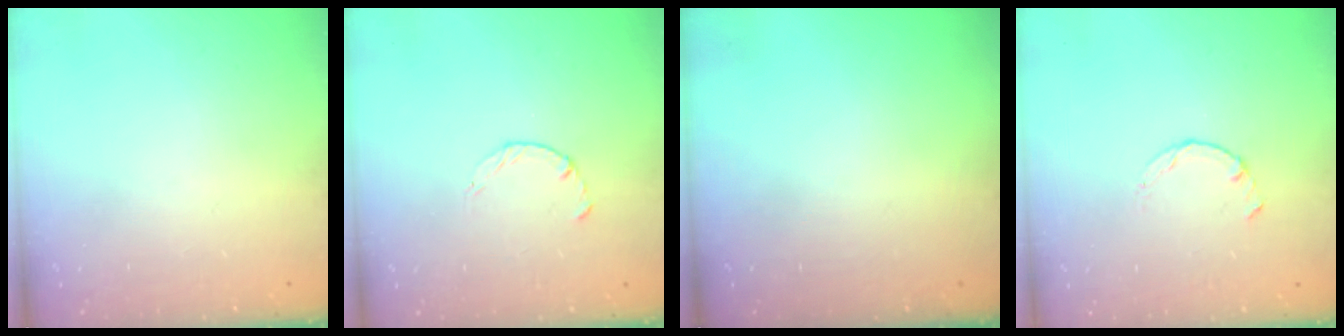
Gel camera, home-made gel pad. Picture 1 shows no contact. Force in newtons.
{"total": 1.8, "press": 1.7, "slide": 0.3}
{"total": 0.0}
{"total": 0.0}